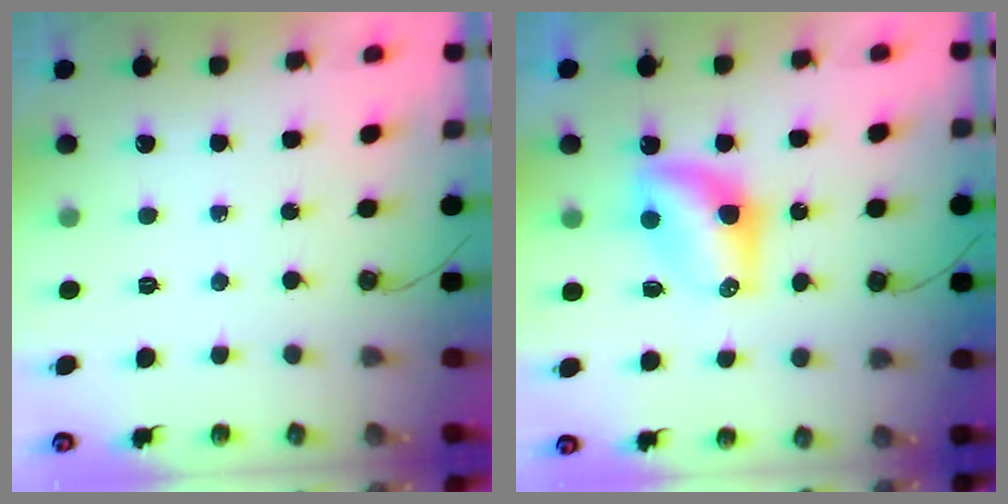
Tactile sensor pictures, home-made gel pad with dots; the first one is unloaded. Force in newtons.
{"total": 8.0, "press": 8.0, "slide": 0.4}